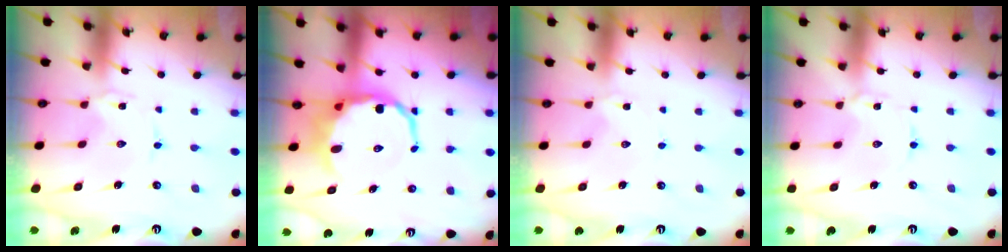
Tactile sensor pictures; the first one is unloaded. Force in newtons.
{"total": 10.5, "press": 10.2, "slide": 2.7}
{"total": 0.0}
{"total": 1.2, "press": 1.2, "slide": 0.2}